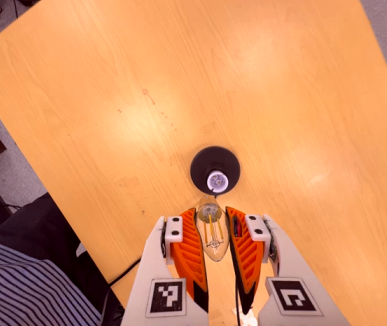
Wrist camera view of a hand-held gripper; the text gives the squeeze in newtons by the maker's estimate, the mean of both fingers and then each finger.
{"total": 22.8, "left": 26.3, "right": 19.3}